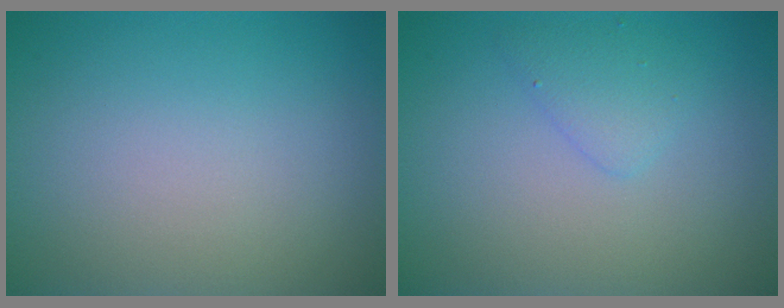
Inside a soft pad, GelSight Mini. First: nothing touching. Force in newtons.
{"total": 1.7, "press": 1.6, "slide": 0.1}